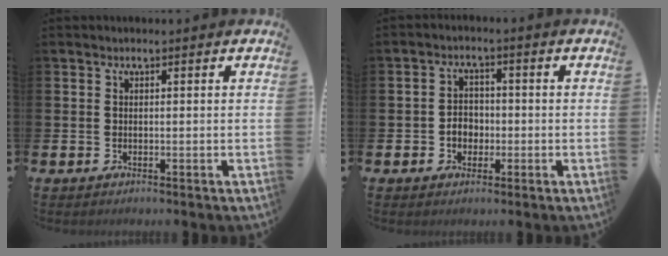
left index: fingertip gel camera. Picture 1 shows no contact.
{"total": 3.0, "force": [-0.9, 2.5, 1.5], "torque": [-0.025, 0.003, -0.022]}